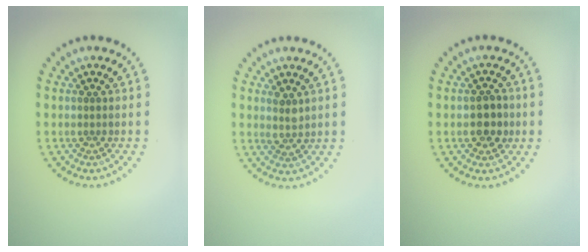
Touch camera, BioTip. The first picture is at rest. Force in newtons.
{"total": 1.5, "press": 1.3, "slide": 0.7}
{"total": 2.6, "press": 2.6, "slide": 0.2}